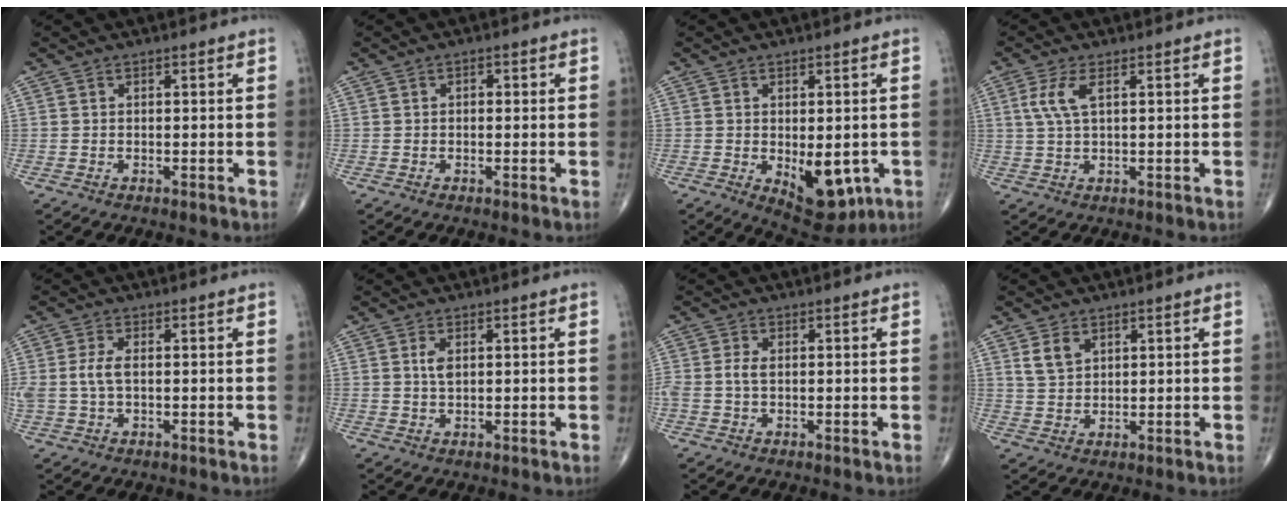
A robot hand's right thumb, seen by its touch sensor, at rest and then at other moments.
{"total": 1.0, "force": [0.2, 0.7, 0.7], "torque": [-0.005, 0.002, 0.001]}
{"total": 10.2, "force": [-2.4, 5.2, 8.4], "torque": [-0.090, -0.011, -0.018]}
{"total": 4.5, "force": [1.4, 1.5, 4.0], "torque": [-0.102, 0.004, 0.033]}
{"total": 4.1, "force": [0.2, 2.1, 3.5], "torque": [-0.090, 0.006, 0.004]}
{"total": 2.3, "force": [0.7, 1.1, 1.9], "torque": [-0.035, -0.002, 0.014]}
{"total": 2.3, "force": [0.1, 1.3, 1.8], "torque": [-0.047, 0.003, 0.001]}
{"total": 4.0, "force": [2.1, 2.6, 2.2], "torque": [-0.034, -0.010, 0.046]}